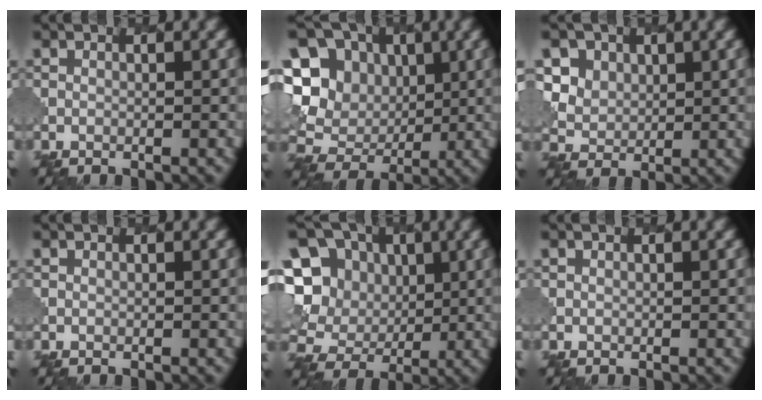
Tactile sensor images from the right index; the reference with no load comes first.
{"total": 14.1, "force": [2.6, 12.4, 6.2], "torque": [-0.161, 0.038, 0.035]}
{"total": 7.5, "force": [3.7, 5.8, 2.9], "torque": [-0.056, 0.013, 0.057]}
{"total": 0.0}
{"total": 14.6, "force": [2.3, 12.8, 6.5], "torque": [-0.177, 0.040, 0.022]}
{"total": 0.6, "force": [0.2, 0.5, 0.1], "torque": [0.000, -0.004, 0.004]}